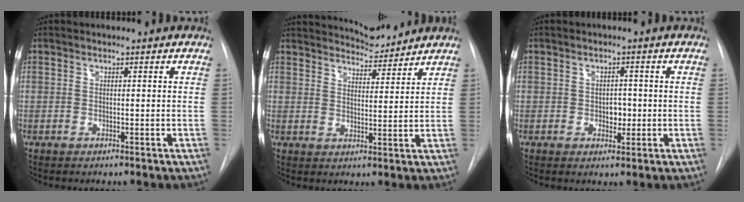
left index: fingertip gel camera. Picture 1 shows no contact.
{"total": 6.7, "force": [6.6, 0.5, 0.8], "torque": [-0.016, -0.008, 0.099]}
{"total": 2.2, "force": [-0.6, 1.5, 1.5], "torque": [-0.017, -0.004, -0.008]}